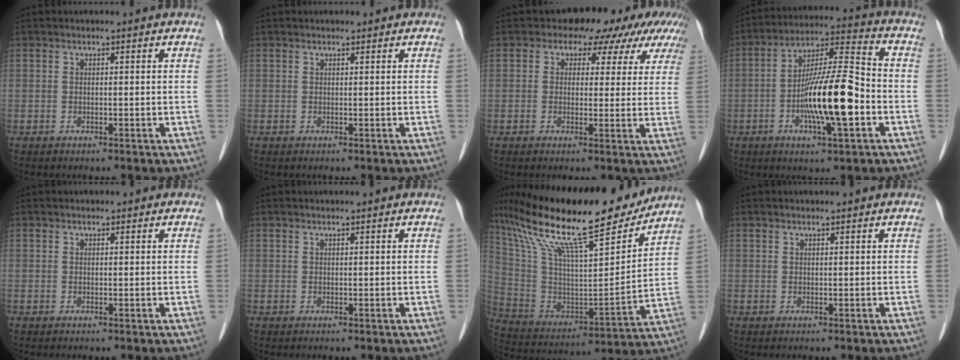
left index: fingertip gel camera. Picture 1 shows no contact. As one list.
[{"total": 0.8, "force": [0.6, 0.4, 0.3], "torque": [-0.010, 0.007, 0.006]}, {"total": 8.9, "force": [6.4, 5.6, 2.7], "torque": [-0.015, 0.021, 0.051]}, {"total": 13.9, "force": [-3.6, 2.1, 13.3], "torque": [-0.248, 0.005, -0.064]}, {"total": 0.9, "force": [0.7, 0.5, 0.1], "torque": [-0.006, 0.004, 0.007]}, {"total": 0.6, "force": [0.5, 0.0, 0.2], "torque": [-0.013, 0.007, 0.012]}, {"total": 26.6, "force": [20.6, 4.9, 16.1], "torque": [-0.297, 0.012, 0.345]}, {"total": 0.8, "force": [0.7, 0.0, 0.3], "torque": [-0.013, 0.009, 0.016]}]